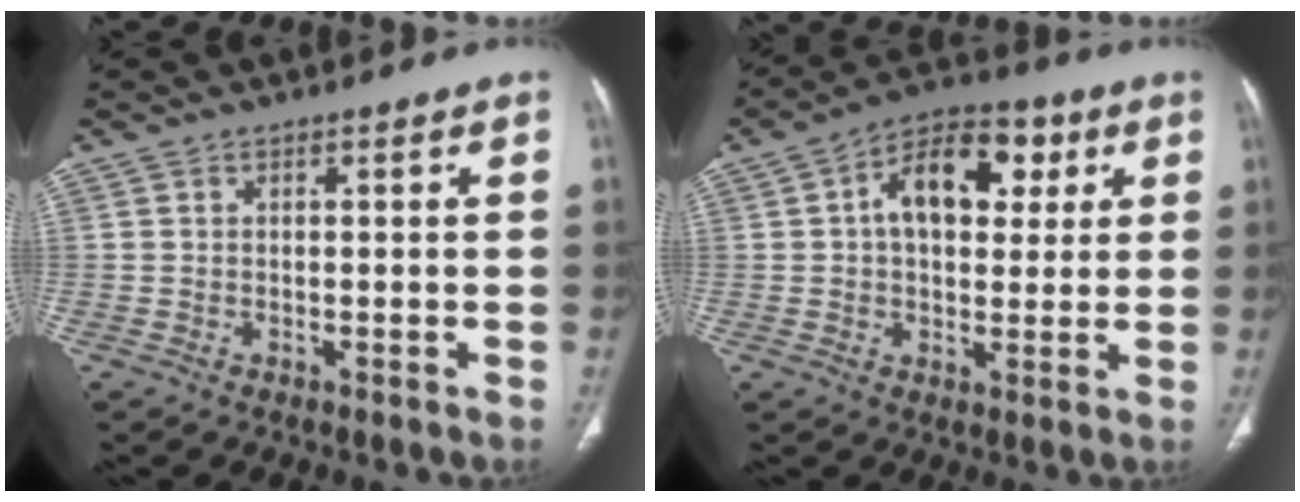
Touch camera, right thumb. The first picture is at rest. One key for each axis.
{"total": 13.6, "fx": 3.7, "fy": 8.4, "fz": 10.1, "tx": -0.122, "ty": 0.016, "tz": 0.050}